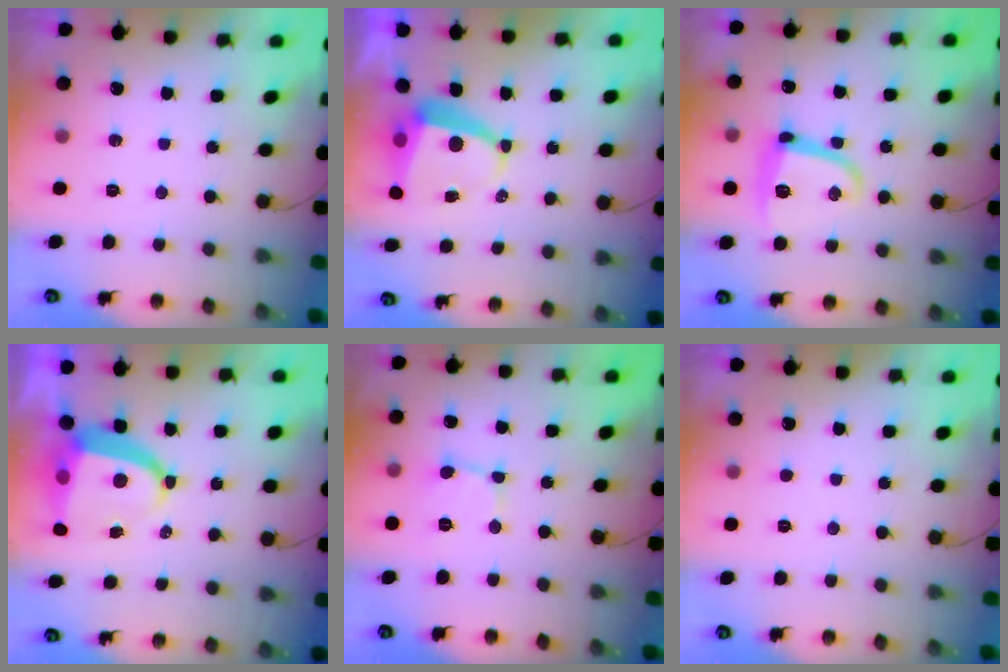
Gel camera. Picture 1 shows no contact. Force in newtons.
{"total": 5.8, "press": 5.7, "slide": 0.6}
{"total": 10.3, "press": 10.3, "slide": 0.8}
{"total": 8.4, "press": 8.3, "slide": 1.0}
{"total": 2.2, "press": 2.2, "slide": 0.1}
{"total": 0.7, "press": 0.7, "slide": 0.1}